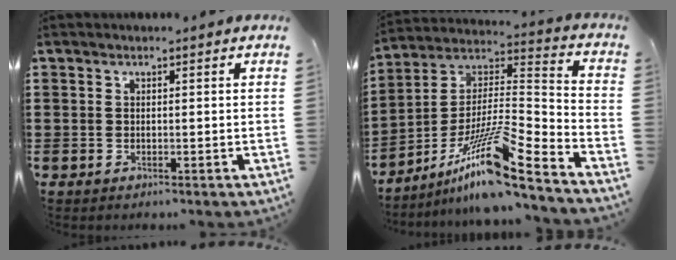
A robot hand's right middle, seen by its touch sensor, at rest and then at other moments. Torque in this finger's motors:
{"motor_torque": [2.14, 0.00, 1.05, 0.21]}